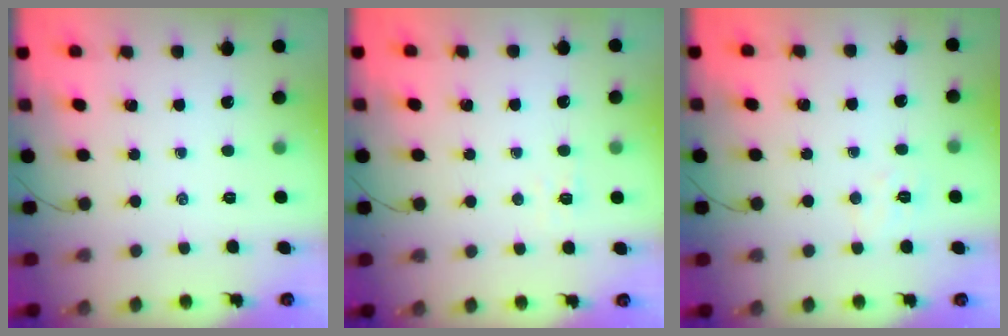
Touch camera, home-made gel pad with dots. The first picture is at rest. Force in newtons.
{"total": 2.3, "press": 2.1, "slide": 0.8}
{"total": 4.6, "press": 4.5, "slide": 0.9}